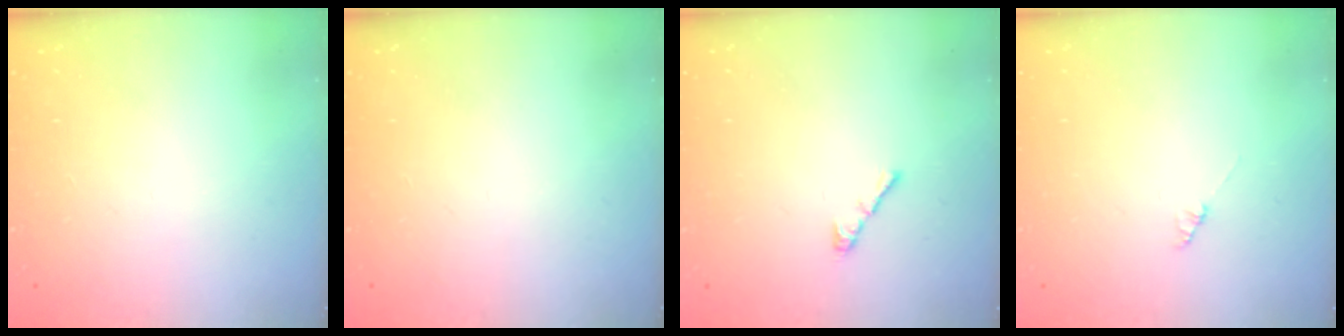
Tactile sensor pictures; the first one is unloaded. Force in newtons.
{"total": 0.0}
{"total": 3.0, "press": 2.9, "slide": 0.8}
{"total": 0.9, "press": 0.8, "slide": 0.2}